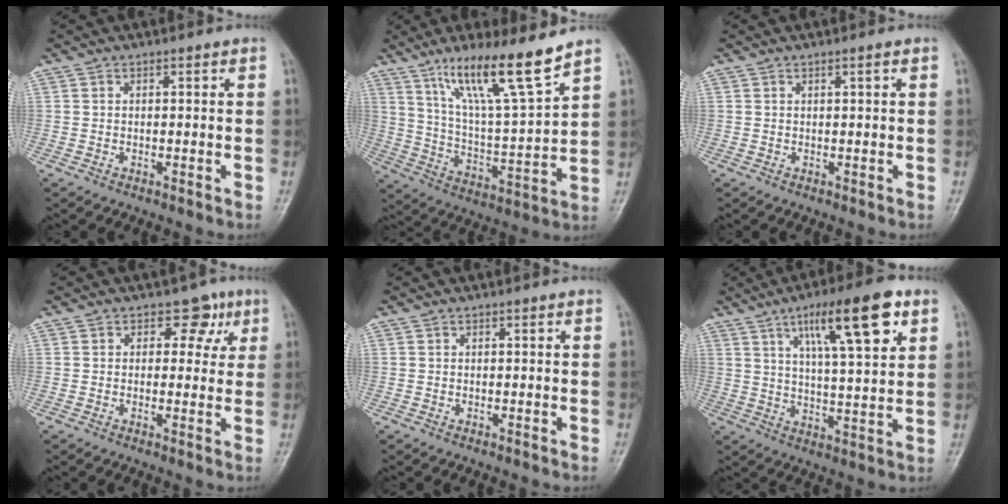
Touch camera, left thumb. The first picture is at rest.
{"total": 15.7, "force": [10.9, 1.3, 11.3], "torque": [-0.190, -0.062, 0.200]}
{"total": 0.7, "force": [0.3, -0.1, 0.6], "torque": [-0.013, 0.000, 0.007]}
{"total": 5.1, "force": [2.1, 3.7, 2.7], "torque": [0.005, -0.003, 0.020]}
{"total": 0.0}
{"total": 15.8, "force": [7.6, 3.8, 13.3], "torque": [-0.196, -0.022, 0.120]}